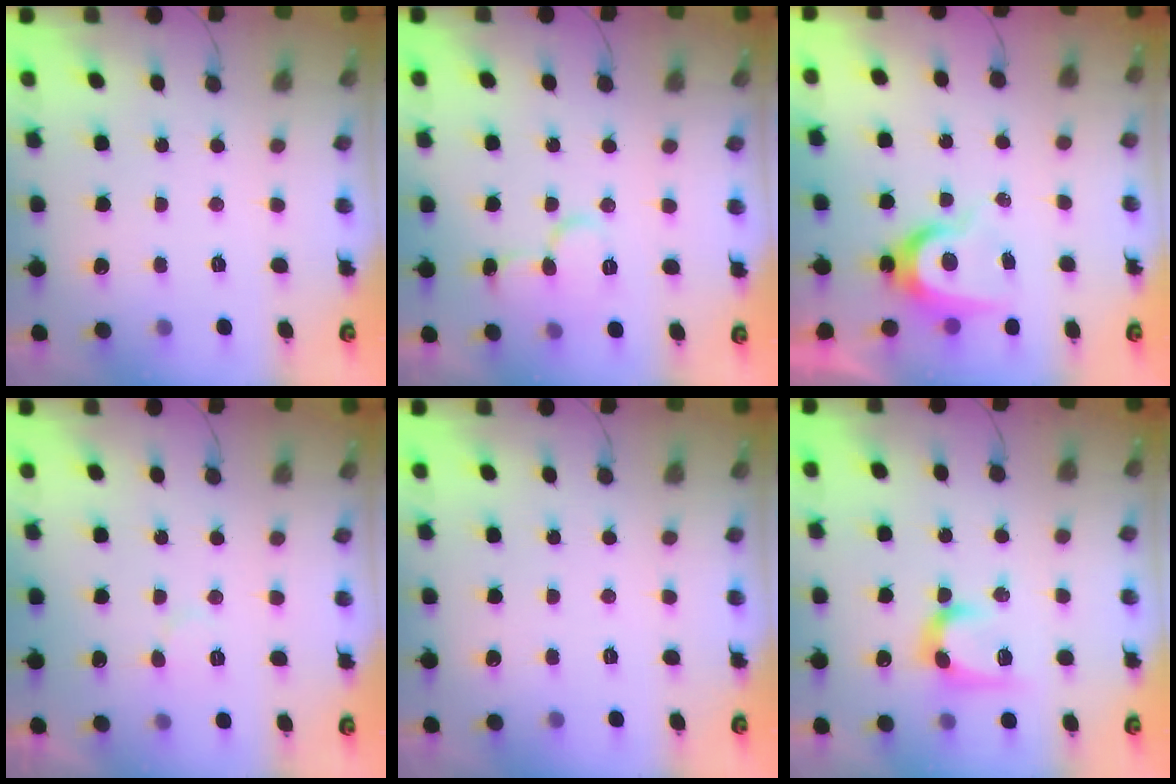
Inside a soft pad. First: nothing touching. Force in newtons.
{"total": 9.4, "press": 9.4, "slide": 1.0}
{"total": 8.2, "press": 8.2, "slide": 0.3}
{"total": 4.3, "press": 4.3, "slide": 0.4}
{"total": 0.0}
{"total": 10.6, "press": 10.6, "slide": 0.2}